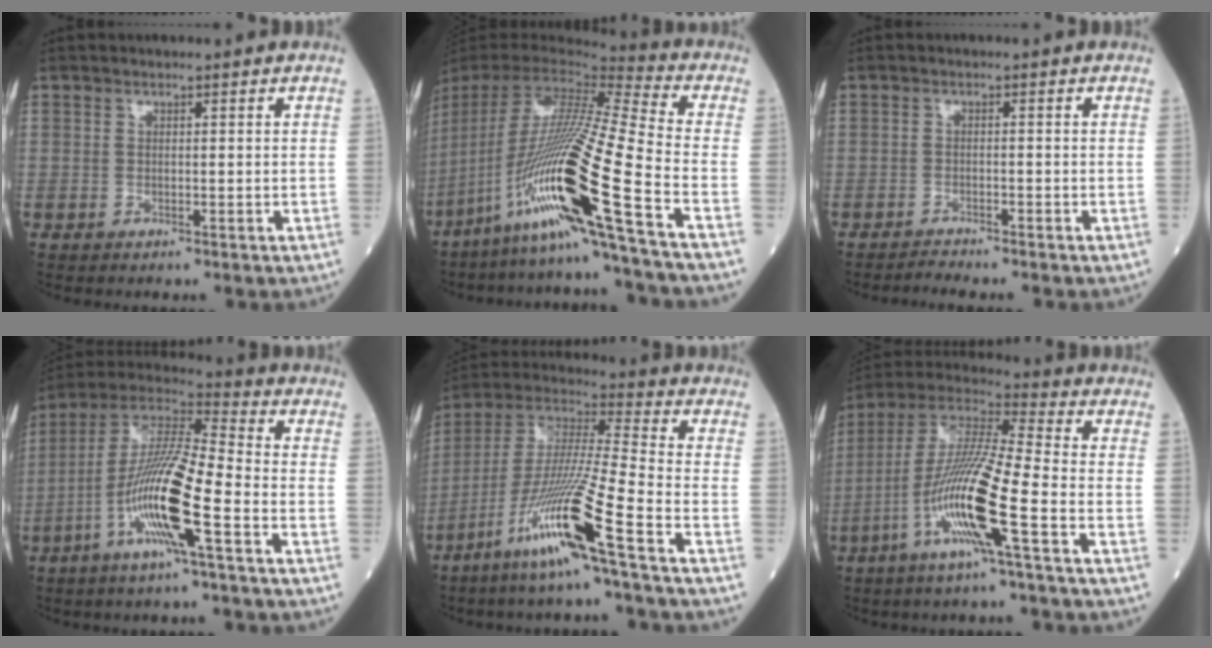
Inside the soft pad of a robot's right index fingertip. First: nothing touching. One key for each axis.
{"total": 24.8, "fx": -11.4, "fy": -1.4, "fz": 22.0, "tx": -0.438, "ty": -0.044, "tz": -0.218}
{"total": 1.7, "fx": -1.7, "fy": -0.4, "fz": 0.0, "tx": -0.005, "ty": -0.006, "tz": -0.030}
{"total": 15.2, "fx": -5.3, "fy": 0.8, "fz": 14.2, "tx": -0.287, "ty": -0.004, "tz": -0.108}
{"total": 16.9, "fx": -8.7, "fy": -1.2, "fz": 14.5, "tx": -0.303, "ty": -0.034, "tz": -0.171}
{"total": 15.3, "fx": -5.6, "fy": -0.1, "fz": 14.2, "tx": -0.294, "ty": -0.007, "tz": -0.117}